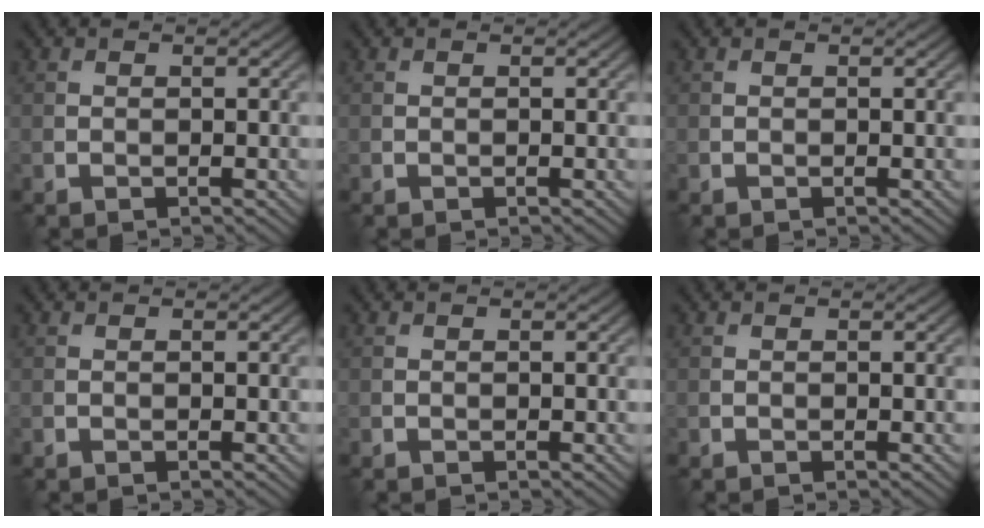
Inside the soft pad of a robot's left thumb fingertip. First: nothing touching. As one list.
[{"total": 0.0}, {"total": 0.0}, {"total": 0.0}, {"total": 0.0}, {"total": 0.0}]